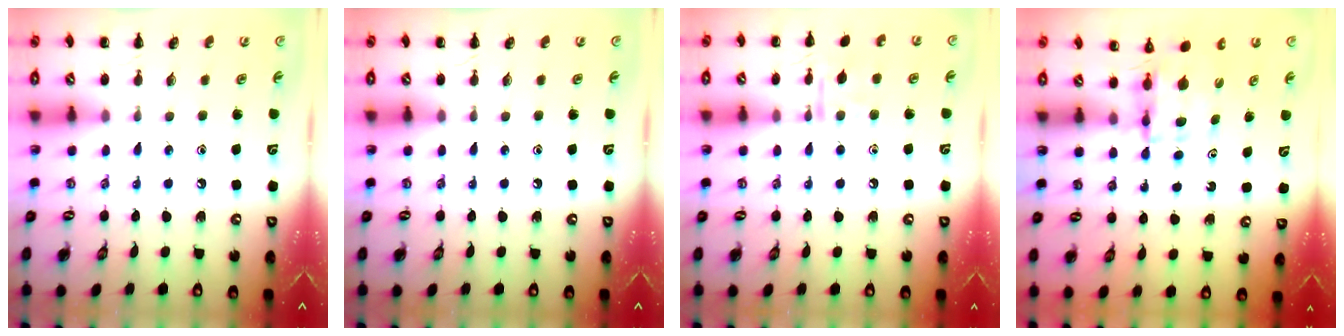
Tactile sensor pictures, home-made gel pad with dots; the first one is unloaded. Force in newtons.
{"total": 0.0}
{"total": 7.9, "press": 7.8, "slide": 0.8}
{"total": 4.0, "press": 3.9, "slide": 0.3}